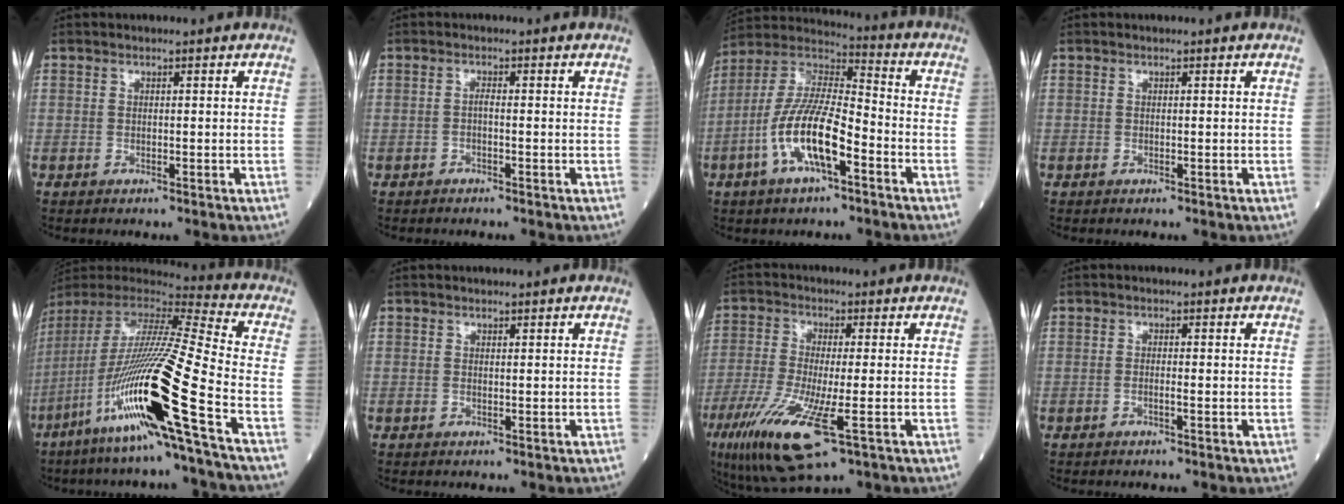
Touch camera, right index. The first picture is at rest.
{"total": 0.9, "force": [-0.4, 0.1, 0.8], "torque": [-0.019, 0.000, -0.009]}
{"total": 13.9, "force": [-5.1, 3.7, 12.4], "torque": [-0.253, 0.005, -0.098]}
{"total": 0.0}
{"total": 24.4, "force": [-10.4, -1.0, 22.0], "torque": [-0.436, -0.049, -0.203]}
{"total": 0.0}
{"total": 12.7, "force": [-5.2, 2.0, 11.4], "torque": [-0.236, -0.039, -0.089]}
{"total": 0.7, "force": [-0.4, 0.0, 0.6], "torque": [-0.014, 0.002, -0.006]}